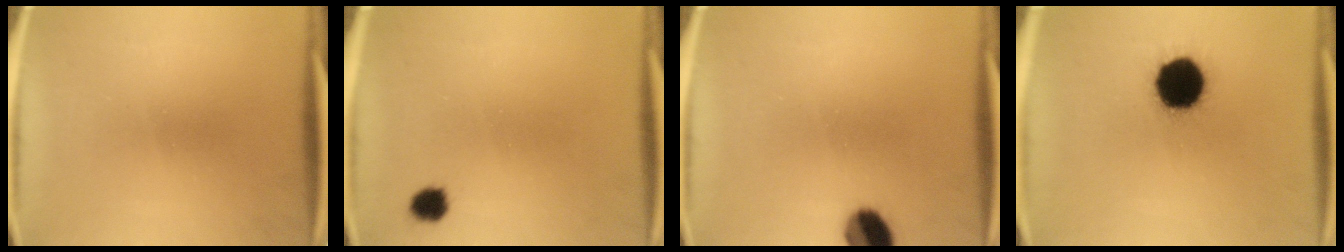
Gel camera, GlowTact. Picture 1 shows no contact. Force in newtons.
{"total": 2.8}
{"total": 7.5}
{"total": 16.9}